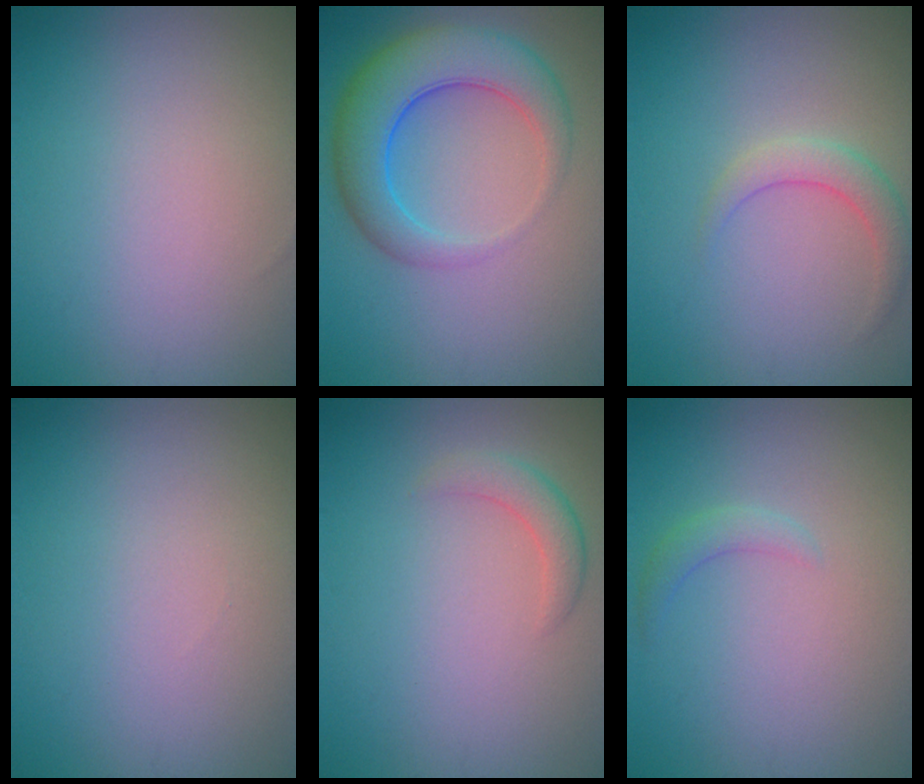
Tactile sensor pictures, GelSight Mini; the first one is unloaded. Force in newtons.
{"total": 6.9, "press": 6.9, "slide": 0.3}
{"total": 2.2, "press": 2.2, "slide": 0.2}
{"total": 0.0}
{"total": 2.0, "press": 2.0, "slide": 0.1}
{"total": 1.4, "press": 1.4, "slide": 0.1}